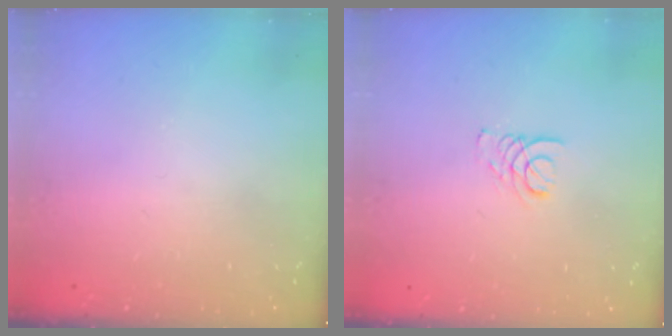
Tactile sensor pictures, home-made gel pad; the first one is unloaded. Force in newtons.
{"total": 1.9, "press": 1.9, "slide": 0.2}